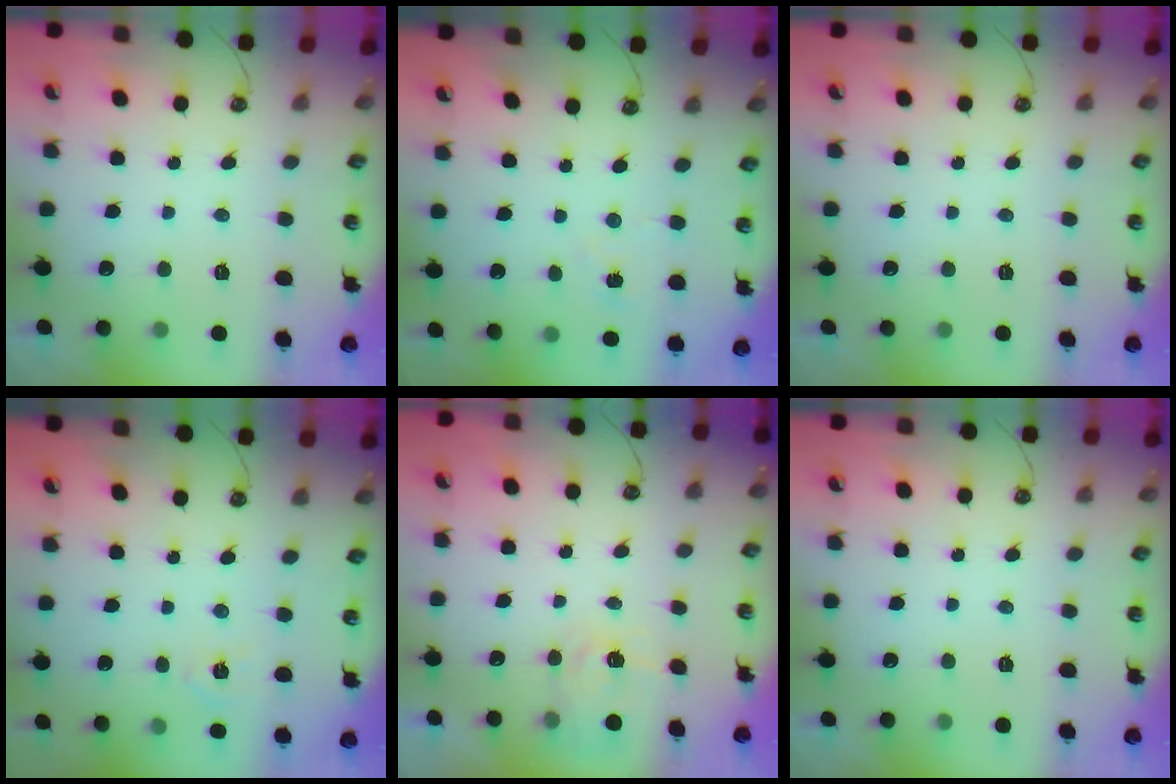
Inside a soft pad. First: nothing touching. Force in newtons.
{"total": 3.9, "press": 3.9, "slide": 0.3}
{"total": 0.0}
{"total": 3.2, "press": 3.2, "slide": 0.4}
{"total": 3.6, "press": 3.5, "slide": 0.6}
{"total": 0.0}